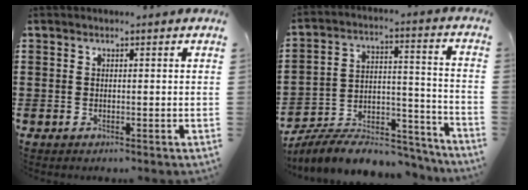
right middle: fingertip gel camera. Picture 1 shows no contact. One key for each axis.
{"total": 8.5, "fx": -7.8, "fy": 2.2, "fz": 2.7, "tx": -0.040, "ty": 0.024, "tz": -0.147}